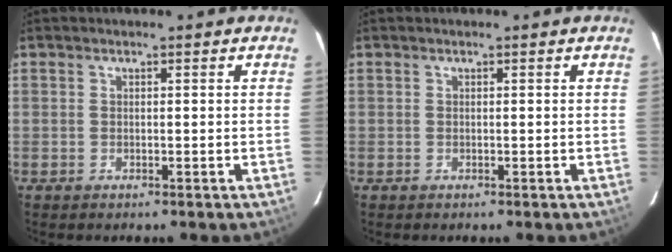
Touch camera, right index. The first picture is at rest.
{"total": 0.0}